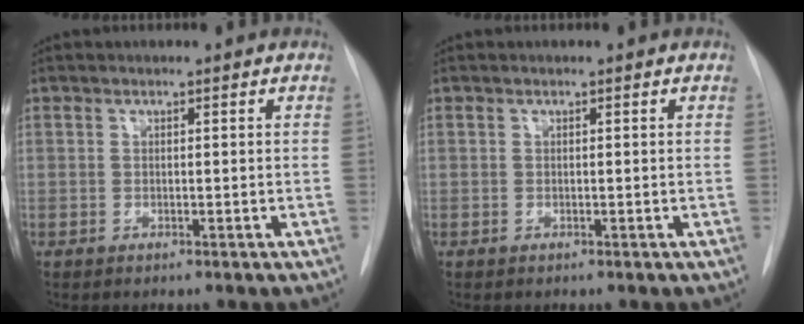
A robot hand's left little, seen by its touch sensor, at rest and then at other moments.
{"total": 0.0}